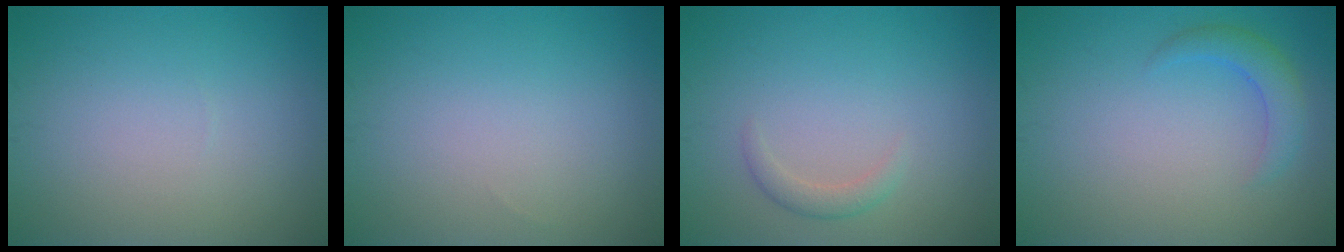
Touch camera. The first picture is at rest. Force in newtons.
{"total": 0.0}
{"total": 1.4, "press": 1.4, "slide": 0.1}
{"total": 2.3, "press": 2.3, "slide": 0.0}